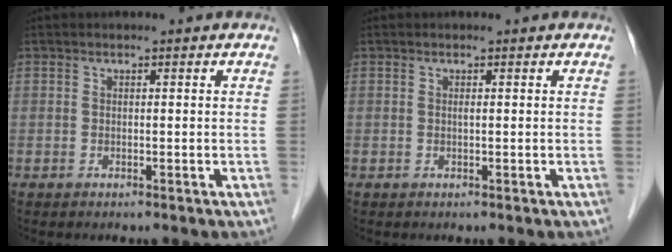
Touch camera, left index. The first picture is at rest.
{"total": 0.0}